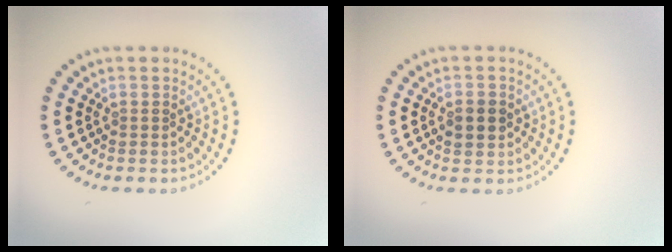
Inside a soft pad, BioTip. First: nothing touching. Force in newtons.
{"total": 2.0, "press": 1.9, "slide": 0.2}